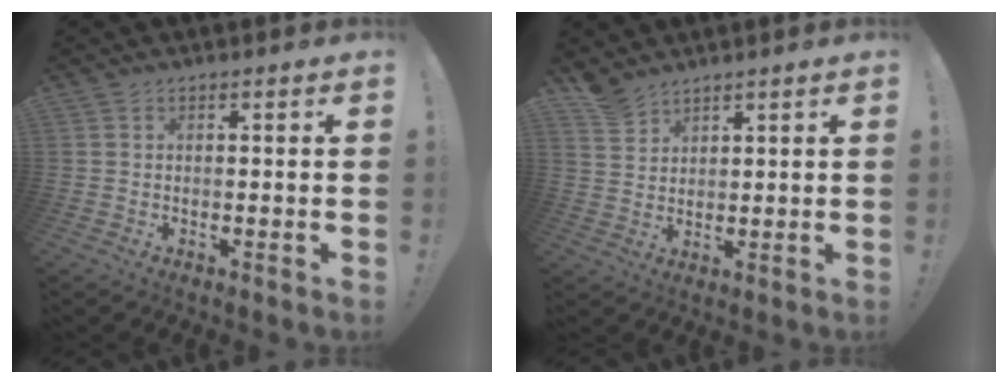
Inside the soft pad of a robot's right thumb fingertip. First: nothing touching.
{"total": 5.1, "force": [4.4, 2.3, 1.3], "torque": [-0.021, -0.028, 0.086]}